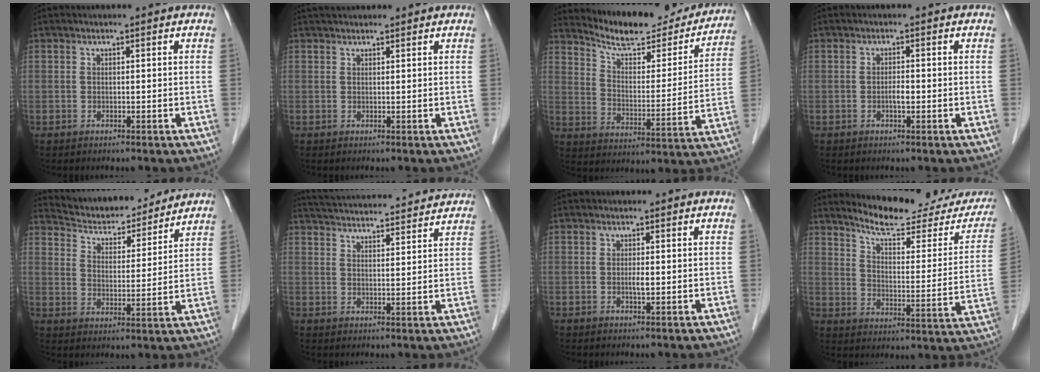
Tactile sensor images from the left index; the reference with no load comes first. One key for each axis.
{"total": 3.3, "fx": 3.0, "fy": 0.5, "fz": 1.2, "tx": -0.014, "ty": 0.035, "tz": 0.049}
{"total": 20.3, "fx": 18.7, "fy": 4.5, "fz": 6.4, "tx": -0.086, "ty": -0.027, "tz": 0.252}
{"total": 1.3, "fx": -0.4, "fy": 0.3, "fz": 1.2, "tx": -0.022, "ty": 0.002, "tz": -0.009}
{"total": 14.3, "fx": 13.6, "fy": 2.9, "fz": 3.4, "tx": -0.052, "ty": 0.006, "tz": 0.207}
{"total": 21.0, "fx": 19.9, "fy": 2.0, "fz": 6.3, "tx": -0.109, "ty": 0.020, "tz": 0.268}
{"total": 1.0, "fx": -0.1, "fy": 0.1, "fz": 1.0, "tx": -0.021, "ty": -0.002, "tz": -0.002}
{"total": 18.4, "fx": 16.9, "fy": 3.6, "fz": 6.4, "tx": -0.079, "ty": -0.051, "tz": 0.211}